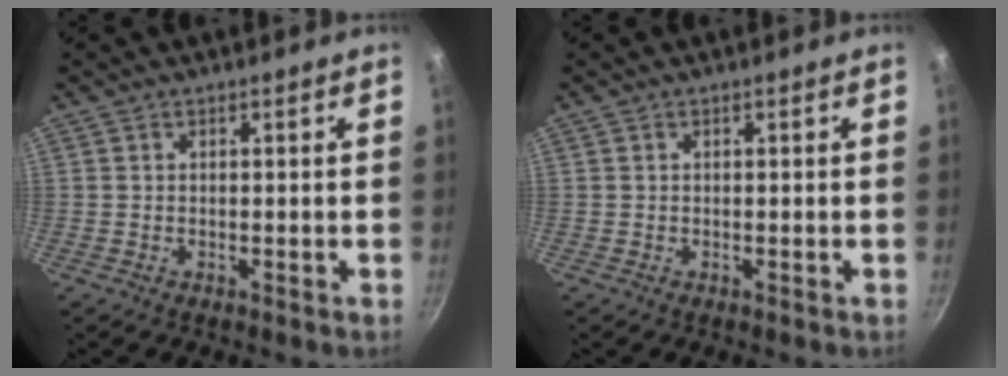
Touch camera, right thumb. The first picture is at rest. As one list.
[{"total": 0.0}]